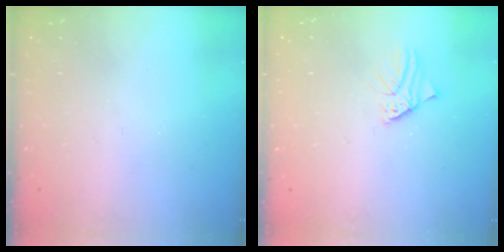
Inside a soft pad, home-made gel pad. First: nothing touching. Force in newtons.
{"total": 1.6, "press": 1.6, "slide": 0.2}